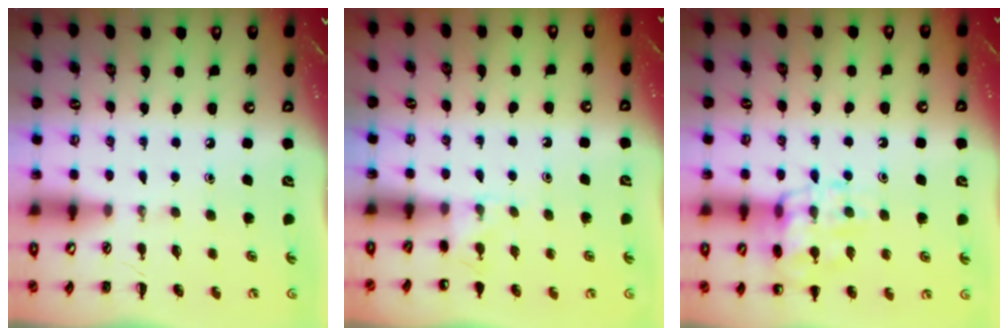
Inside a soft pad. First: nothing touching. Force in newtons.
{"total": 4.0, "press": 3.7, "slide": 1.3}
{"total": 14.5, "press": 14.4, "slide": 2.0}